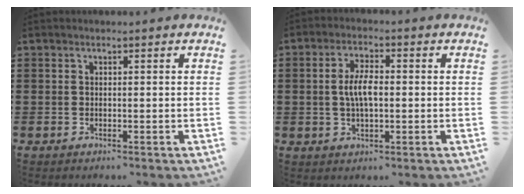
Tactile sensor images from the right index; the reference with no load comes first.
{"total": 4.9, "force": [-0.1, 1.9, 4.5], "torque": [-0.092, 0.002, -0.006]}